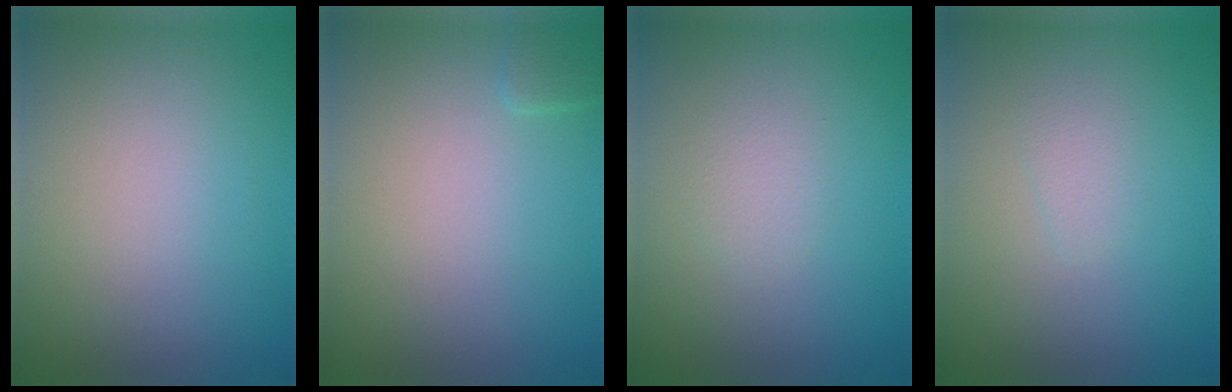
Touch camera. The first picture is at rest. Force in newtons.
{"total": 0.9, "press": 0.8, "slide": 0.1}
{"total": 1.1, "press": 1.1, "slide": 0.0}
{"total": 0.9, "press": 0.9, "slide": 0.0}